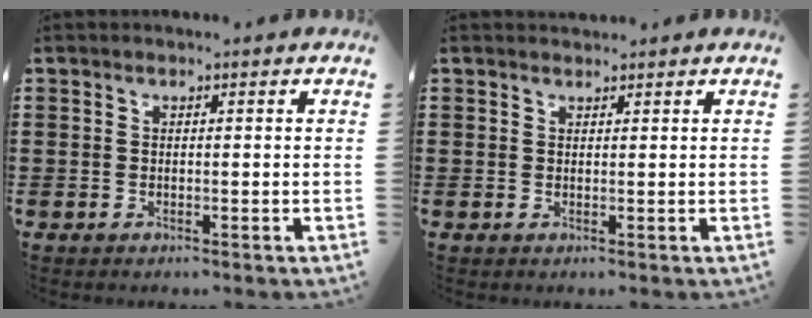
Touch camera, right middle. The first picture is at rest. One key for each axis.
{"total": 1.0, "fx": 1.0, "fy": 0.4, "fz": -0.1, "tx": 0.008, "ty": -0.002, "tz": 0.017}